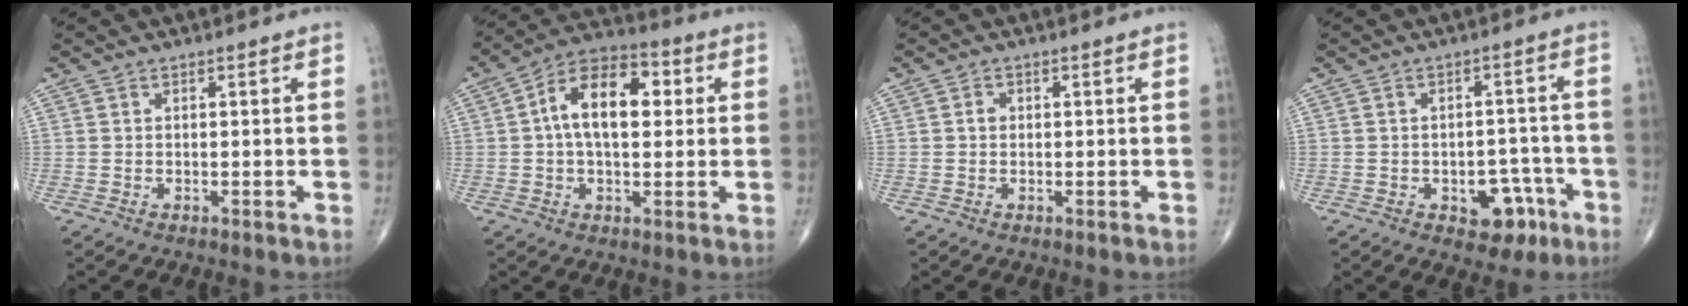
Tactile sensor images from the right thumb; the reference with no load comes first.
{"total": 13.2, "force": [1.9, 7.6, 10.7], "torque": [-0.162, 0.026, 0.020]}
{"total": 1.2, "force": [0.0, 1.0, 0.6], "torque": [-0.005, 0.003, -0.002]}
{"total": 7.4, "force": [-3.3, 4.8, 4.6], "torque": [-0.022, 0.029, -0.037]}